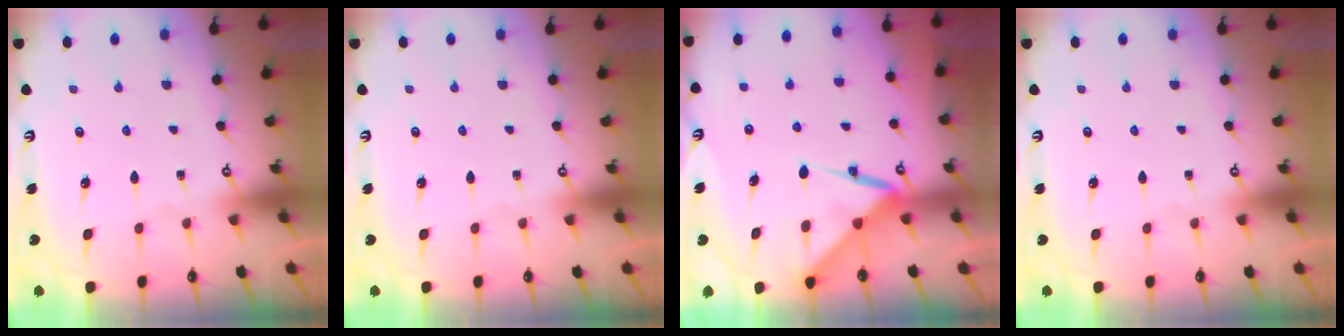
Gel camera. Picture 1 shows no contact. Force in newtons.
{"total": 0.0}
{"total": 7.3, "press": 7.3, "slide": 0.7}
{"total": 0.0}